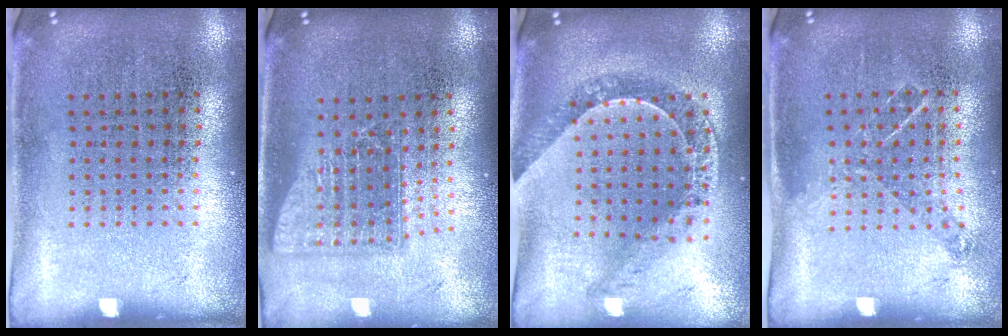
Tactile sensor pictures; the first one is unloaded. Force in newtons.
{"total": 1.6, "press": 1.2, "slide": 1.0}
{"total": 1.2, "press": 1.2, "slide": 0.2}
{"total": 0.8, "press": 0.8, "slide": 0.2}